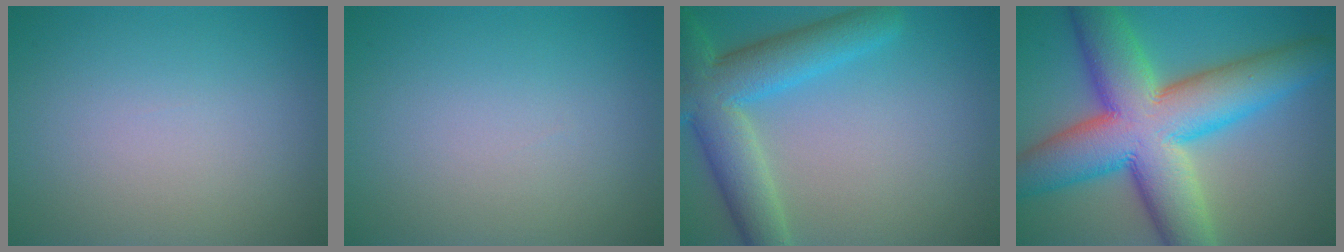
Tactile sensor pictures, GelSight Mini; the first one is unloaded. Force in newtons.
{"total": 0.0}
{"total": 7.3, "press": 7.3, "slide": 0.4}
{"total": 14.0, "press": 14.0, "slide": 0.5}